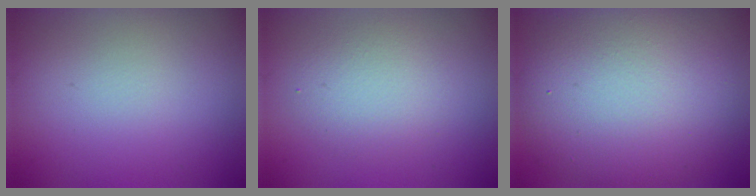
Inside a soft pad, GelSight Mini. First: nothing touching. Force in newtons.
{"total": 2.9, "press": 2.9, "slide": 0.3}
{"total": 11.4, "press": 11.4, "slide": 1.0}